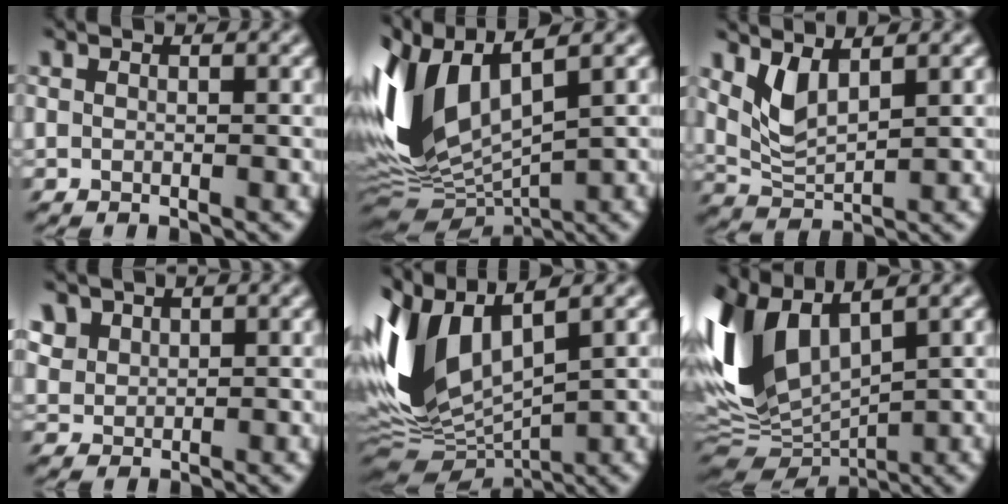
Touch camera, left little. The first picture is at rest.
{"total": 7.5, "force": [0.7, 3.4, 6.7], "torque": [-0.149, 0.006, 0.002]}
{"total": 3.0, "force": [1.4, 0.6, 2.6], "torque": [-0.057, -0.005, 0.029]}
{"total": 2.0, "force": [1.1, 1.3, 1.0], "torque": [-0.032, 0.013, 0.014]}
{"total": 6.8, "force": [0.3, 3.1, 6.1], "torque": [-0.133, 0.006, -0.005]}
{"total": 7.9, "force": [1.7, 3.3, 6.9], "torque": [-0.156, 0.002, 0.022]}